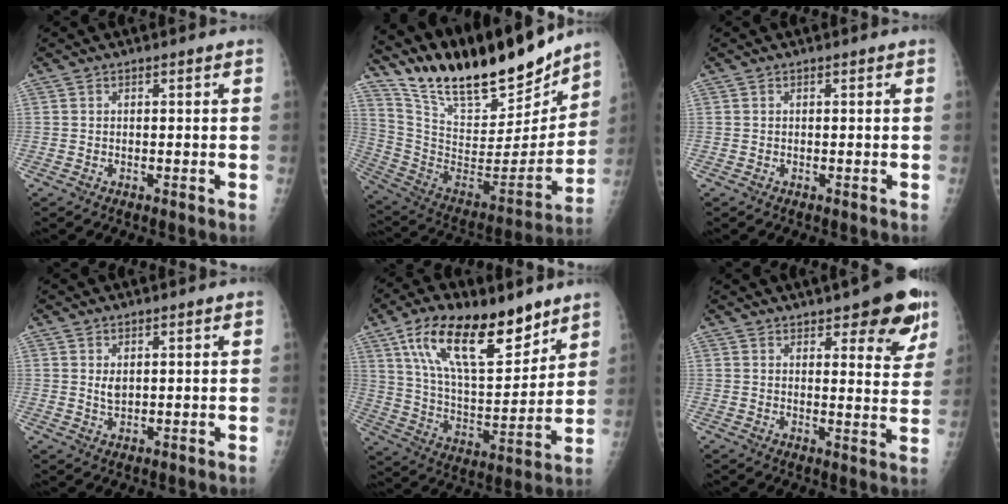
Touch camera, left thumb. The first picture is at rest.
{"total": 27.1, "force": [22.5, 8.2, 12.7], "torque": [-0.185, -0.098, 0.374]}
{"total": 0.0}
{"total": 2.2, "force": [0.9, 1.3, 1.5], "torque": [-0.021, -0.009, 0.020]}
{"total": 22.1, "force": [13.3, 9.2, 15.0], "torque": [-0.223, -0.054, 0.240]}
{"total": 11.1, "force": [6.8, 3.8, 7.9], "torque": [-0.058, -0.034, 0.085]}